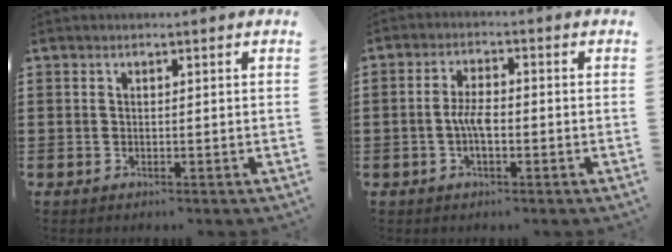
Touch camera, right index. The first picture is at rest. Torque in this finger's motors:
{"motor_torque": [1.66, 0.48, 0.22, 0.02]}